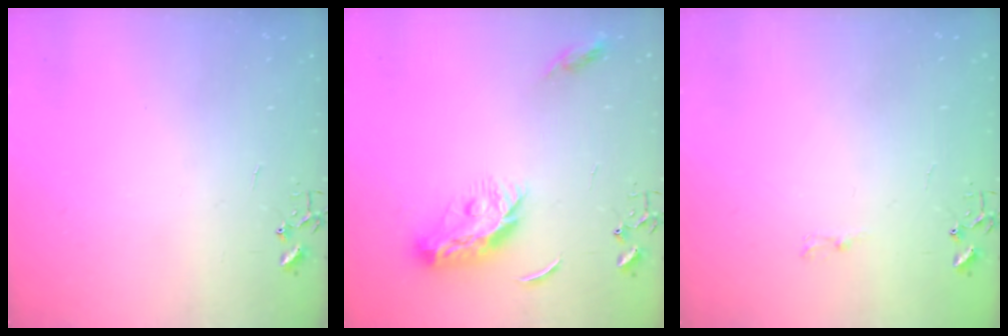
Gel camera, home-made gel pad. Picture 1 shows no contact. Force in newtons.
{"total": 11.4, "press": 11.4, "slide": 0.8}
{"total": 4.7, "press": 4.6, "slide": 0.5}